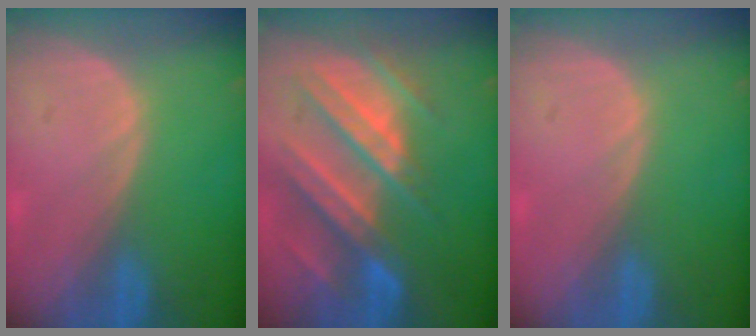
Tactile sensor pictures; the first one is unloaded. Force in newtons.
{"total": 11.1, "press": 9.9, "slide": 5.1}
{"total": 0.0}